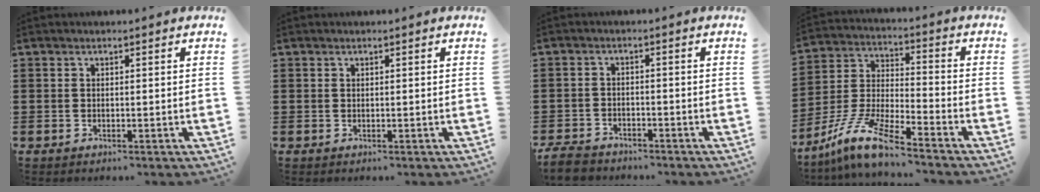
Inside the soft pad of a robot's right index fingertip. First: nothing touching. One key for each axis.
{"total": 0.0}
{"total": 3.4, "fx": -3.2, "fy": 0.9, "fz": 0.8, "tx": -0.030, "ty": 0.000, "tz": -0.070}
{"total": 9.6, "fx": -8.0, "fy": 0.7, "fz": 5.3, "tx": -0.135, "ty": -0.002, "tz": -0.167}